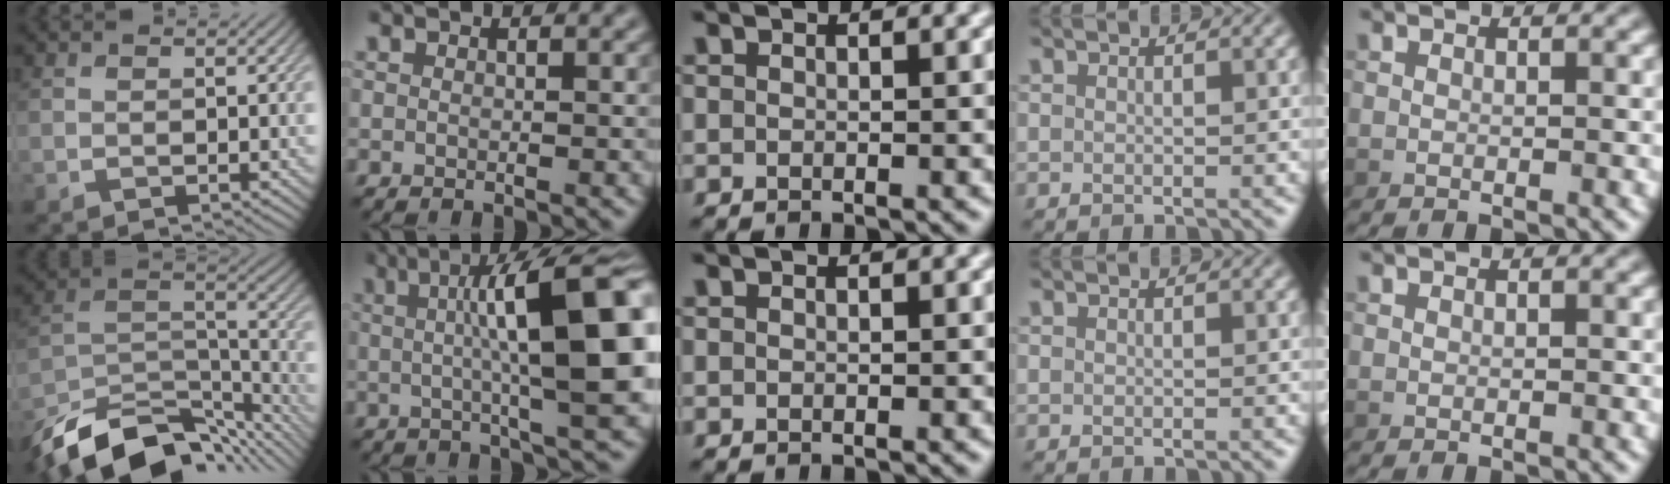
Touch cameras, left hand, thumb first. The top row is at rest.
{"thumb": {"total": 15.2, "force": [-11.9, 6.2, 7.1], "torque": [-0.159, -0.013, -0.194]}, "index": {"total": 12.6, "force": [1.2, 2.9, 12.2], "torque": [-0.153, 0.014, 0.016]}}